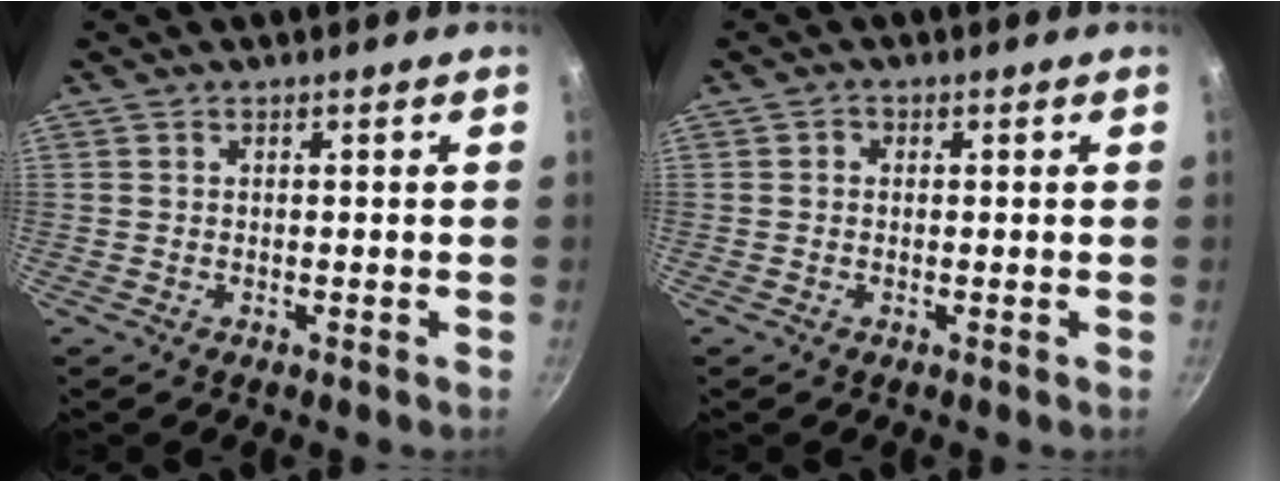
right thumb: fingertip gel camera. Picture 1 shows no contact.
{"total": 1.0, "force": [0.1, 0.9, 0.4], "torque": [-0.003, 0.003, -0.001]}